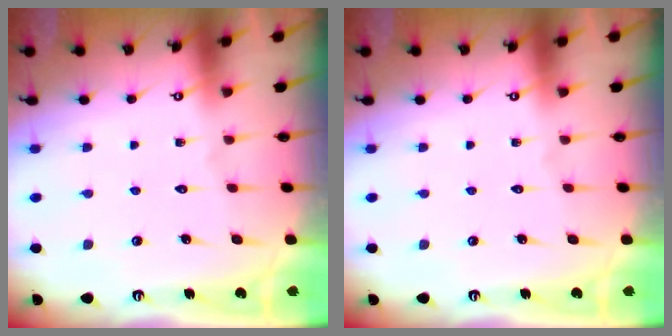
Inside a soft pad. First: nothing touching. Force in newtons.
{"total": 0.0}